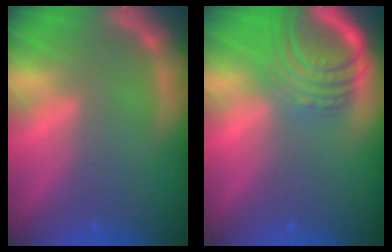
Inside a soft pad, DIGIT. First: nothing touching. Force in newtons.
{"total": 8.1}